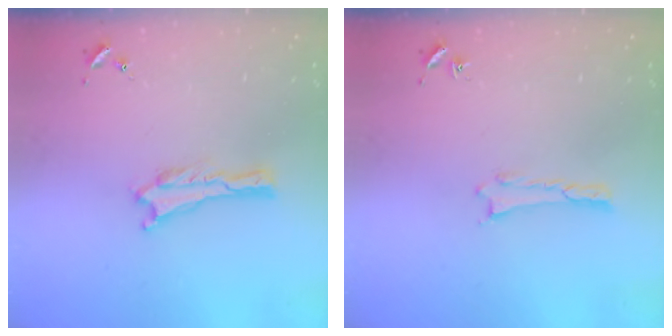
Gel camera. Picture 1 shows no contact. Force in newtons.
{"total": 0.0}